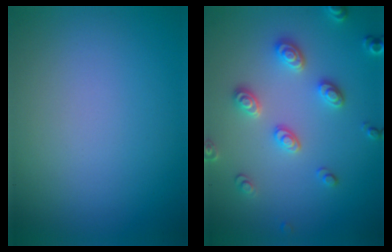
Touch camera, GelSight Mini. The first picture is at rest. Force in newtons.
{"total": 3.1, "press": 3.0, "slide": 0.5}